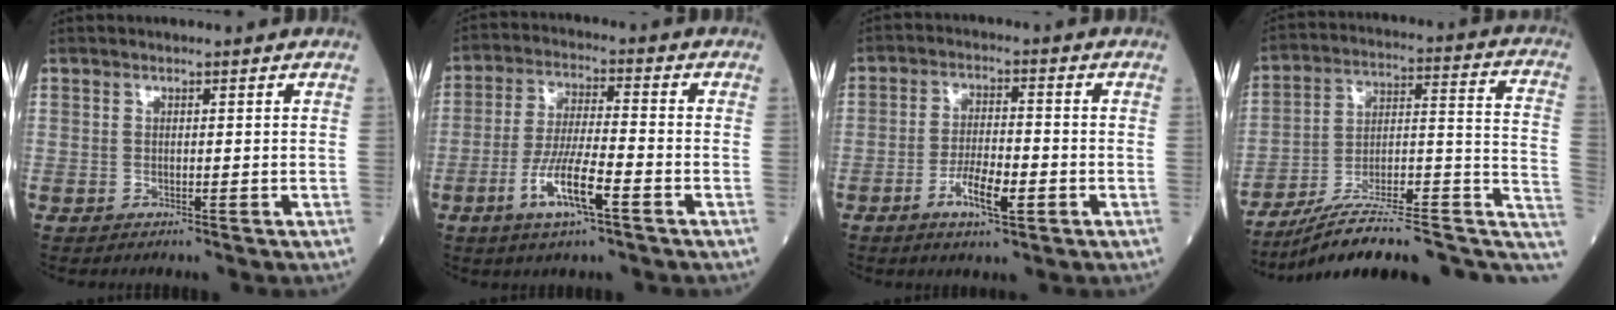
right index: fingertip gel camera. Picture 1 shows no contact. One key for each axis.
{"total": 9.0, "fx": -4.1, "fy": 1.0, "fz": 7.9, "tx": -0.159, "ty": -0.009, "tz": -0.075}
{"total": 6.3, "fx": -2.7, "fy": 1.5, "fz": 5.5, "tx": -0.103, "ty": -0.002, "tz": -0.047}
{"total": 20.4, "fx": -13.8, "fy": 4.3, "fz": 14.4, "tx": -0.167, "ty": 0.052, "tz": -0.206}